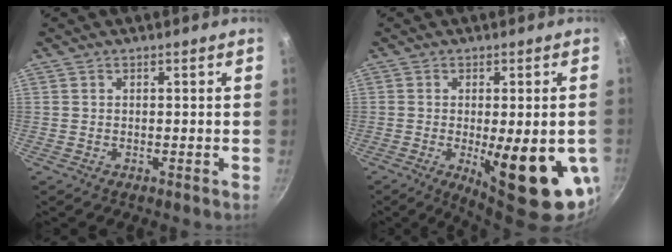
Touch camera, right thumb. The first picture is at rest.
{"total": 16.7, "force": [-4.2, 5.0, 15.4], "torque": [-0.187, -0.015, -0.045]}